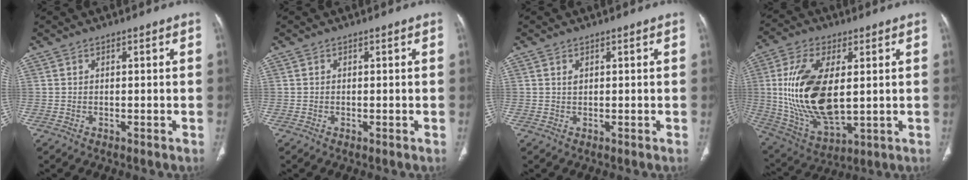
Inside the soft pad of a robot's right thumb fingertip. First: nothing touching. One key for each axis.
{"total": 0.0}
{"total": 0.8, "fx": 0.4, "fy": 0.5, "fz": 0.5, "tx": -0.008, "ty": 0.002, "tz": 0.009}
{"total": 19.7, "fx": 1.9, "fy": 9.7, "fz": 17.0, "tx": -0.338, "ty": -0.018, "tz": 0.049}